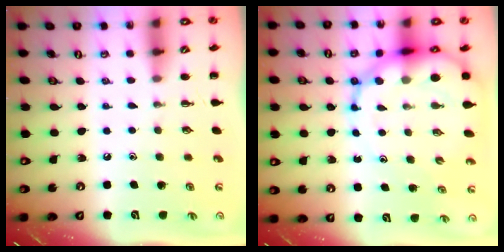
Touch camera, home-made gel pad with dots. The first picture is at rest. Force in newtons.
{"total": 16.4, "press": 15.7, "slide": 4.4}